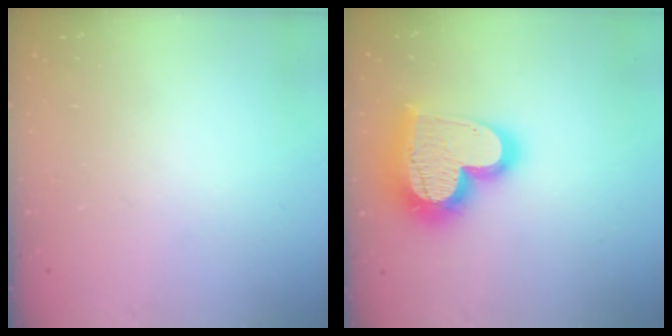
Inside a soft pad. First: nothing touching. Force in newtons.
{"total": 23.6, "press": 23.5, "slide": 2.1}